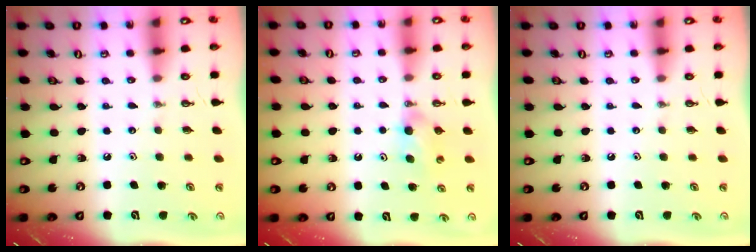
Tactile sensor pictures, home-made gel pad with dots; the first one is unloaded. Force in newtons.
{"total": 5.0, "press": 4.6, "slide": 1.9}
{"total": 0.0}